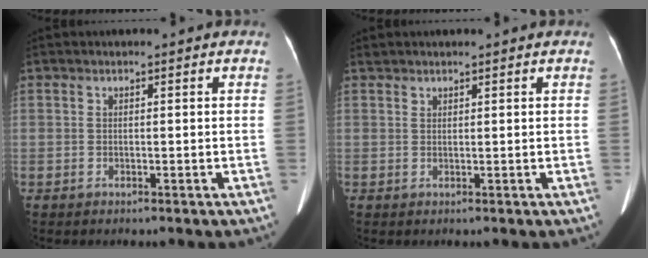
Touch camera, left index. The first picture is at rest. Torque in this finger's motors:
{"motor_torque": [-0.10, 0.00, -0.01, 0.01]}